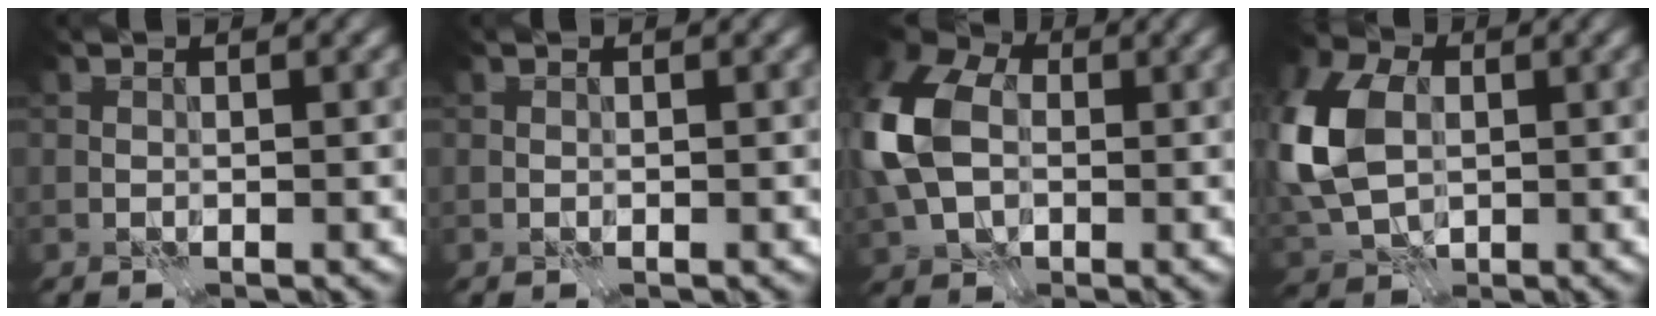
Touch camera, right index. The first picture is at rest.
{"total": 0.0}
{"total": 11.3, "force": [0.0, 8.0, 8.0], "torque": [-0.208, 0.000, -0.009]}
{"total": 11.8, "force": [0.5, 8.1, 8.5], "torque": [-0.210, 0.000, 0.002]}